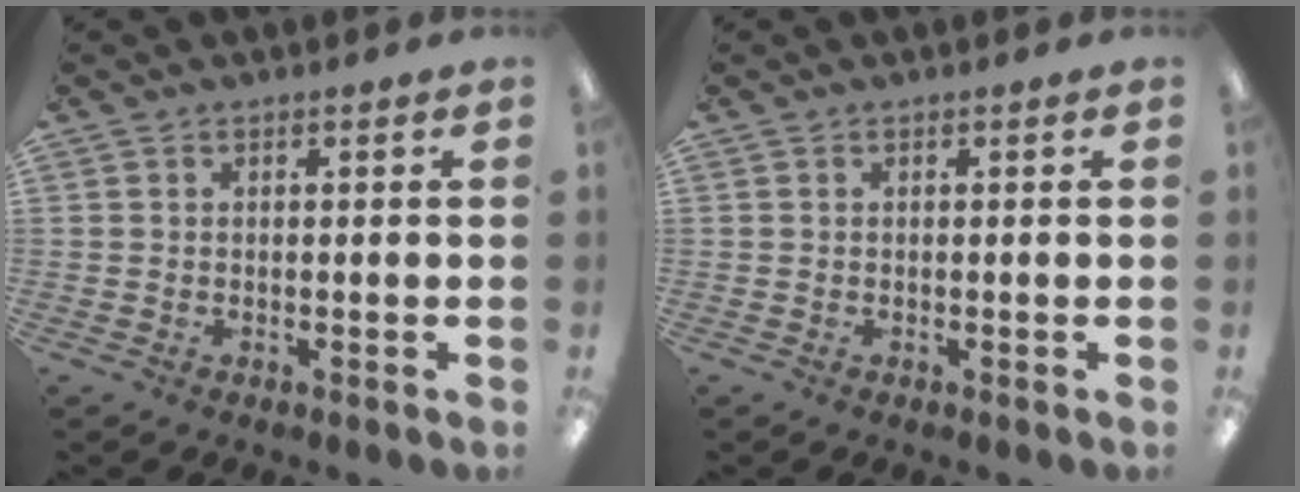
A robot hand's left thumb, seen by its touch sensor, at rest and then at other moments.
{"total": 0.0}